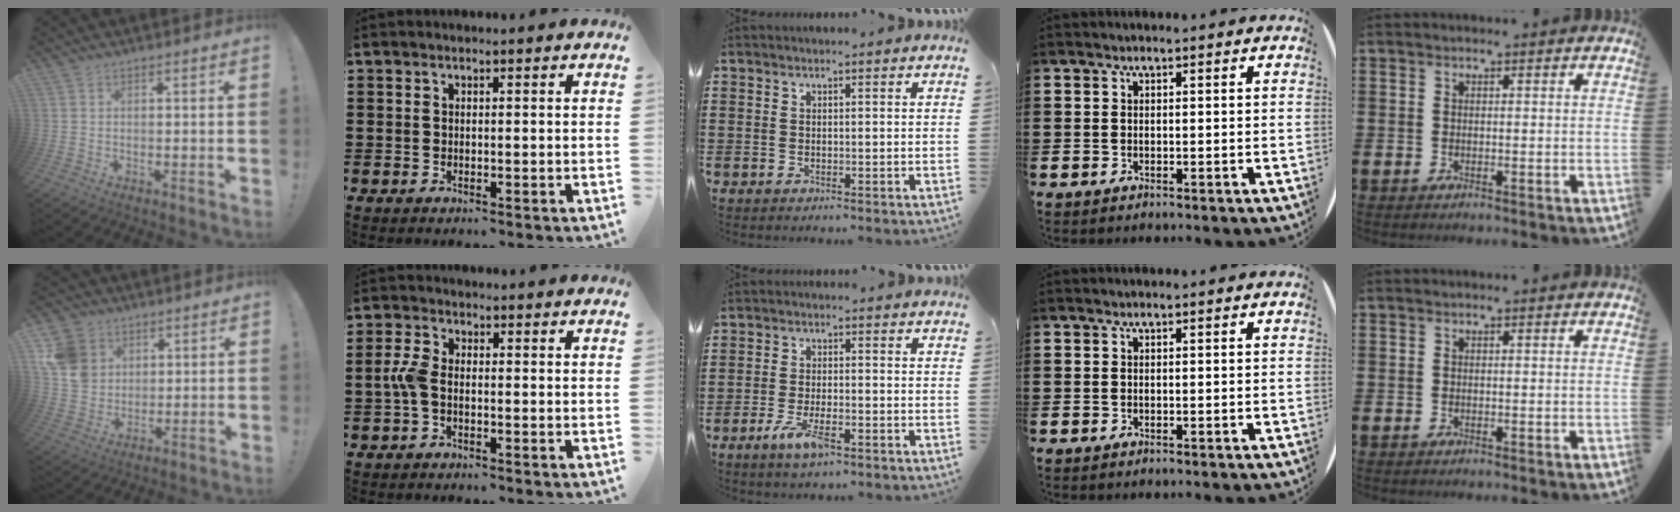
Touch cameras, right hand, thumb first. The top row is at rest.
{"thumb": {"total": 11.7, "force": [4.5, 9.8, 4.6], "torque": [-0.084, -0.017, 0.092]}, "index": {"total": 3.6, "force": [-0.8, 1.8, 3.0], "torque": [-0.084, -0.006, -0.022]}, "middle": {"total": 5.4, "force": [-2.8, 1.5, 4.3], "torque": [-0.093, -0.007, -0.054]}}